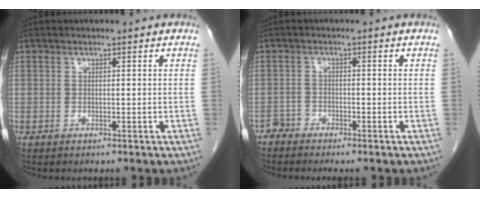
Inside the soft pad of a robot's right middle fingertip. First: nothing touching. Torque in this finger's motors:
{"motor_torque": [-0.01, 0.03, 0.00, 0.00]}